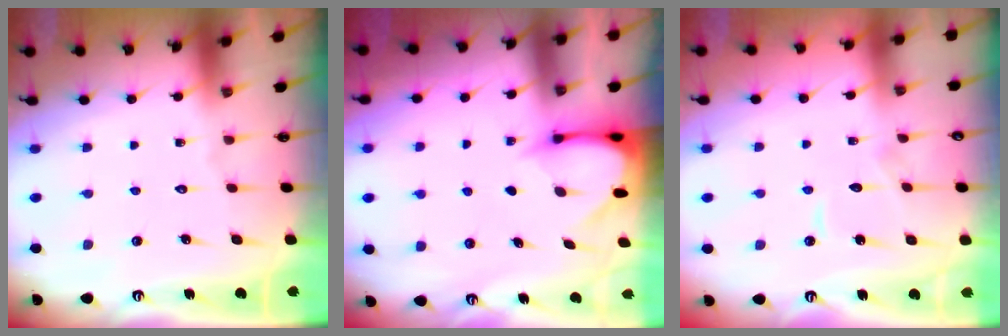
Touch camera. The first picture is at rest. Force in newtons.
{"total": 3.3, "press": 3.3, "slide": 0.3}
{"total": 4.4, "press": 4.3, "slide": 0.5}